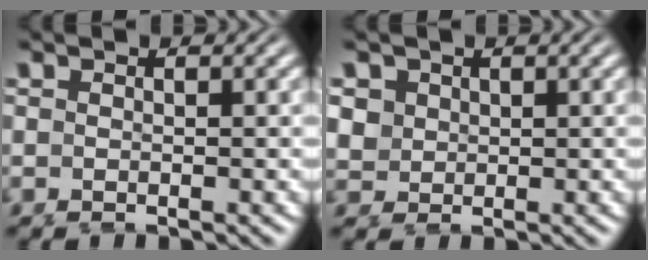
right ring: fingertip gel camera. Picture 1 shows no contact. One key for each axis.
{"total": 3.9, "fx": 0.7, "fy": 3.4, "fz": 1.8, "tx": -0.048, "ty": -0.009, "tz": 0.021}